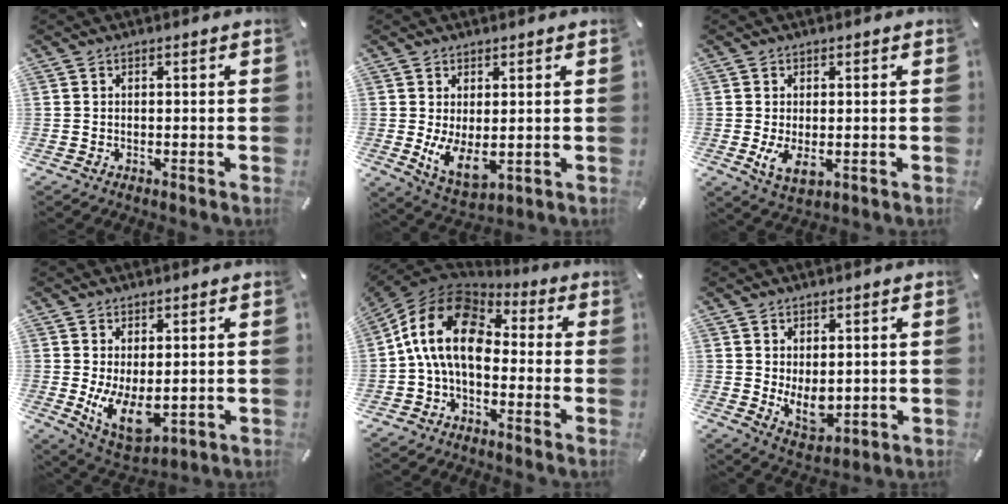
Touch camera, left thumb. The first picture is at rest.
{"total": 8.2, "force": [0.1, 4.6, 6.8], "torque": [-0.125, -0.020, 0.006]}
{"total": 5.2, "force": [-0.4, 2.8, 4.3], "torque": [-0.087, -0.011, -0.012]}
{"total": 9.5, "force": [0.3, 5.3, 7.8], "torque": [-0.132, -0.028, 0.013]}
{"total": 15.6, "force": [-0.6, 10.3, 11.8], "torque": [-0.253, 0.020, -0.018]}
{"total": 7.4, "force": [0.8, 5.0, 5.4], "torque": [-0.082, -0.013, 0.017]}